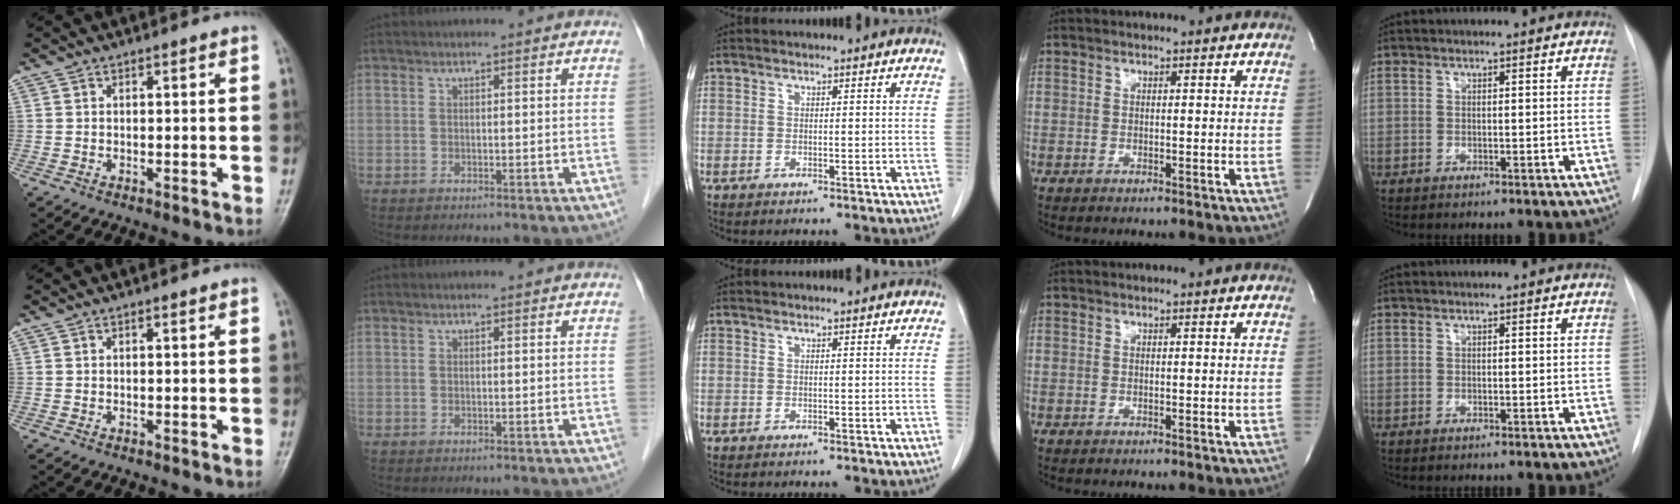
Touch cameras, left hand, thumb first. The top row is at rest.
{}